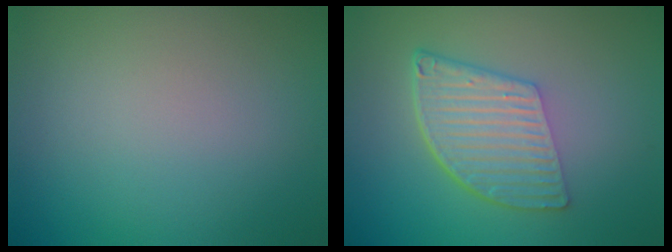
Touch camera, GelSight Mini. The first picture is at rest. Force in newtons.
{"total": 5.9, "press": 4.0, "slide": 4.4}